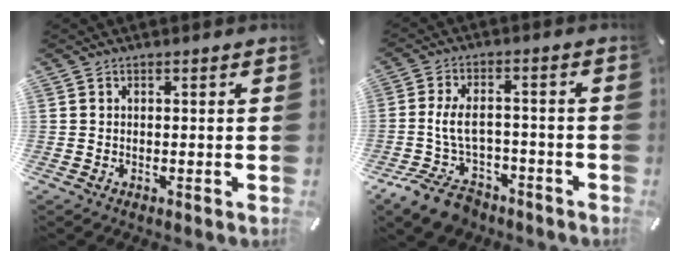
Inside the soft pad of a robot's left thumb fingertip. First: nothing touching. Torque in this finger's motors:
{"motor_torque": [0.03, 0.62, 0.09, -0.08, 0.07]}